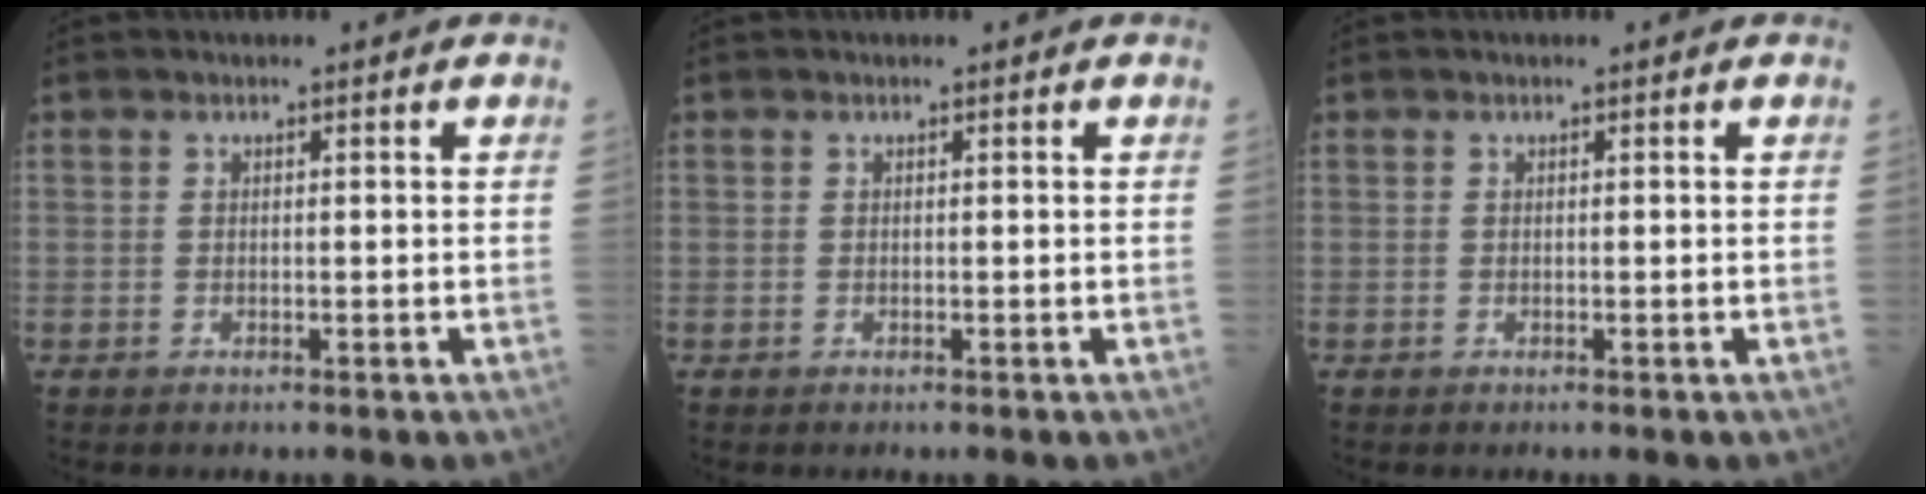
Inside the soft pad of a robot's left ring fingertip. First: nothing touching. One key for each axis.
{"total": 0.0}
{"total": 0.0}